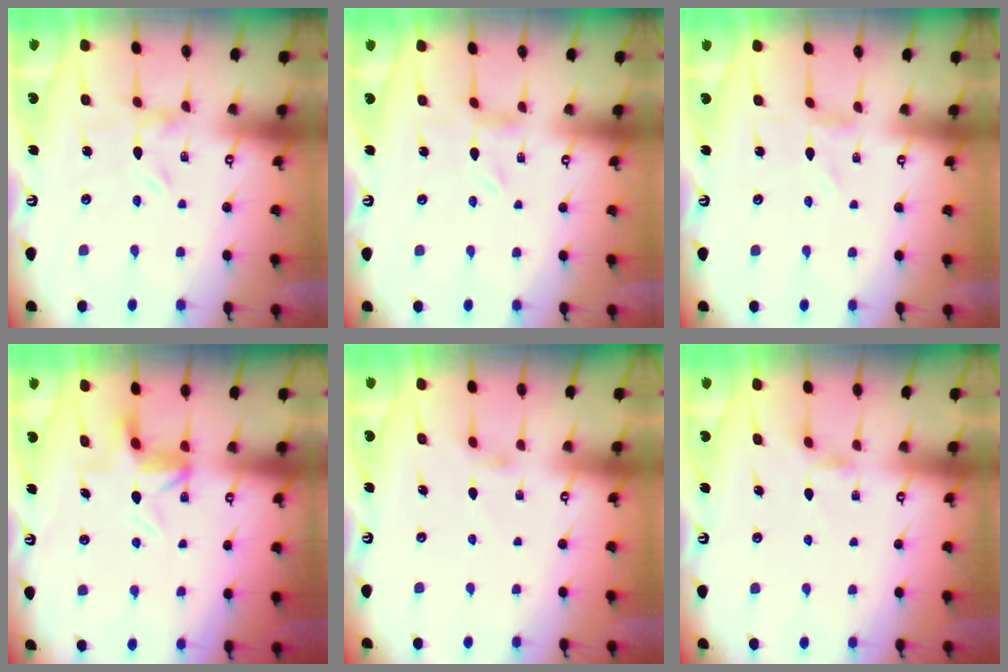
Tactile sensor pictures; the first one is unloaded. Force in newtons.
{"total": 0.0}
{"total": 0.8, "press": 0.8, "slide": 0.1}
{"total": 5.3, "press": 5.3, "slide": 0.2}
{"total": 2.7, "press": 2.7, "slide": 0.5}
{"total": 4.6, "press": 4.6, "slide": 0.6}